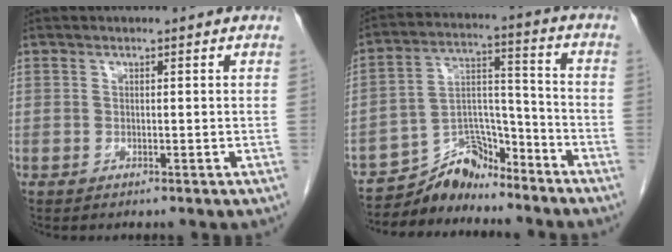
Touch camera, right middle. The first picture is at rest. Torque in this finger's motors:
{"motor_torque": [0.73, -1.26, 0.01, 0.01]}